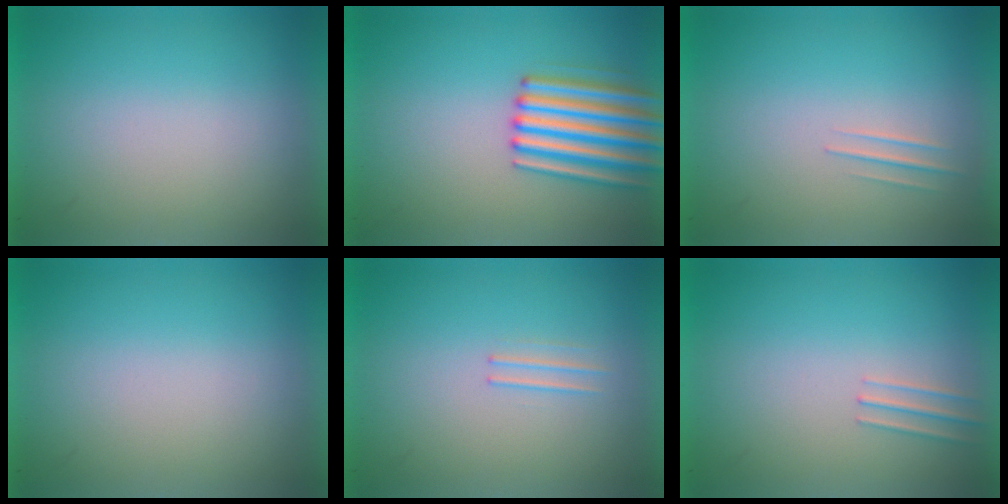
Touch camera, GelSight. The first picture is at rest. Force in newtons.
{"total": 4.7}
{"total": 1.0}
{"total": 0.0}
{"total": 1.1}
{"total": 1.0}